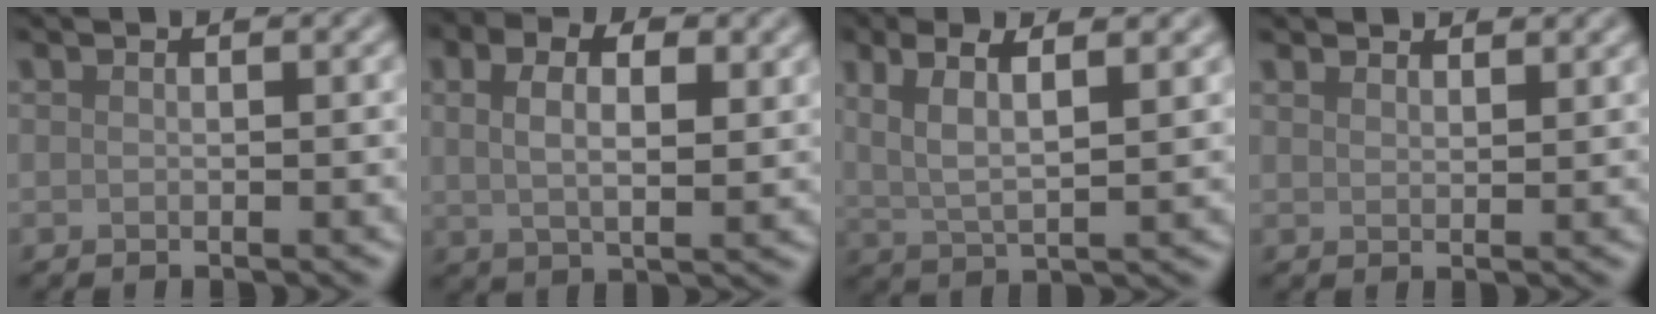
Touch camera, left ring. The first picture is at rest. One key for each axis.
{"total": 6.2, "fx": 2.3, "fy": 3.4, "fz": 4.7, "tx": -0.085, "ty": 0.001, "tz": 0.030}
{"total": 4.9, "fx": 2.1, "fy": 1.3, "fz": 4.2, "tx": -0.083, "ty": 0.000, "tz": 0.042}
{"total": 2.4, "fx": 2.3, "fy": 0.4, "fz": 0.5, "tx": -0.012, "ty": 0.003, "tz": 0.034}